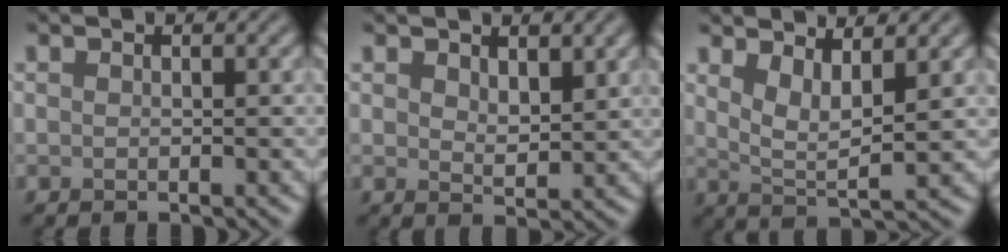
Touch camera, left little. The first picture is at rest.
{"total": 2.9, "force": [1.5, 1.5, 2.0], "torque": [-0.036, -0.006, 0.031]}
{"total": 3.8, "force": [2.2, 1.1, 2.9], "torque": [-0.056, -0.010, 0.043]}